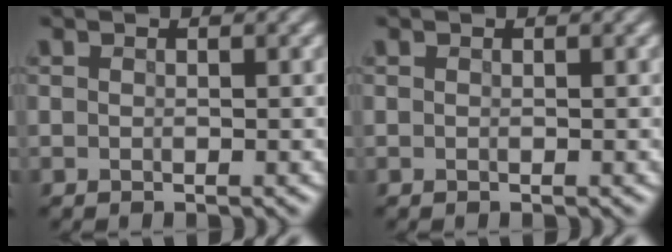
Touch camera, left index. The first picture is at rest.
{"total": 0.0}